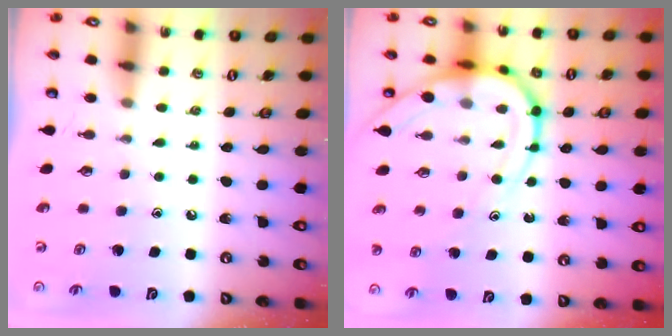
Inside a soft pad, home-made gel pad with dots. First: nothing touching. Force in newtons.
{"total": 11.8, "press": 11.7, "slide": 1.4}